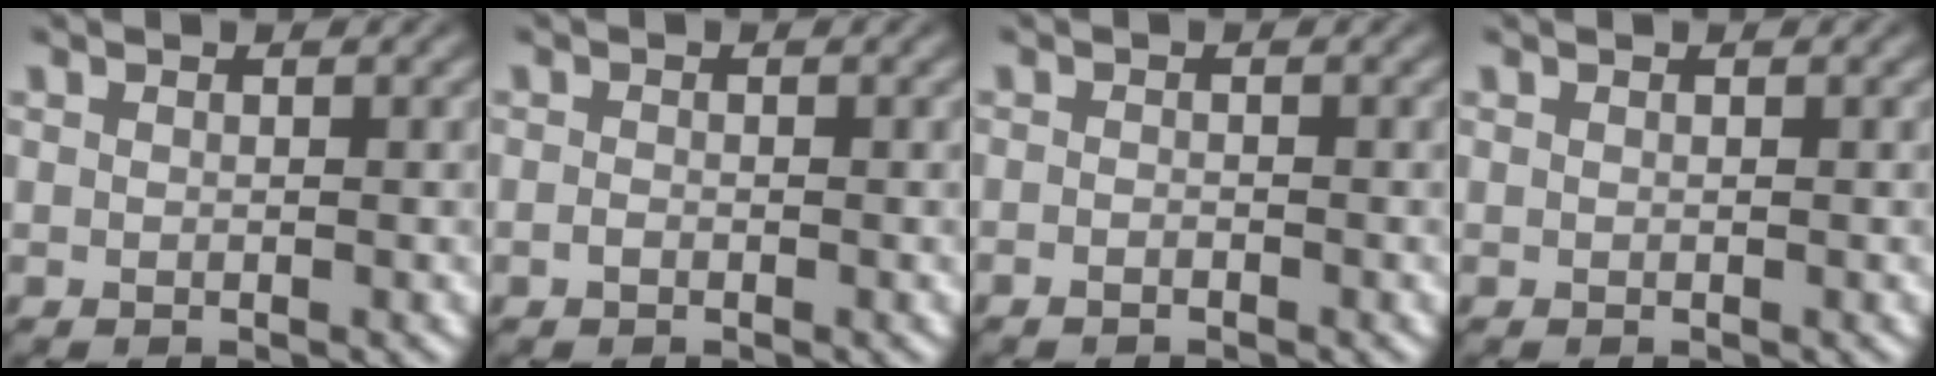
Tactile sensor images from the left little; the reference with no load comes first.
{"total": 0.6, "force": [-0.3, 0.4, 0.4], "torque": [-0.008, -0.002, -0.007]}
{"total": 0.7, "force": [-0.5, 0.2, 0.4], "torque": [-0.007, -0.002, -0.010]}
{"total": 0.0}